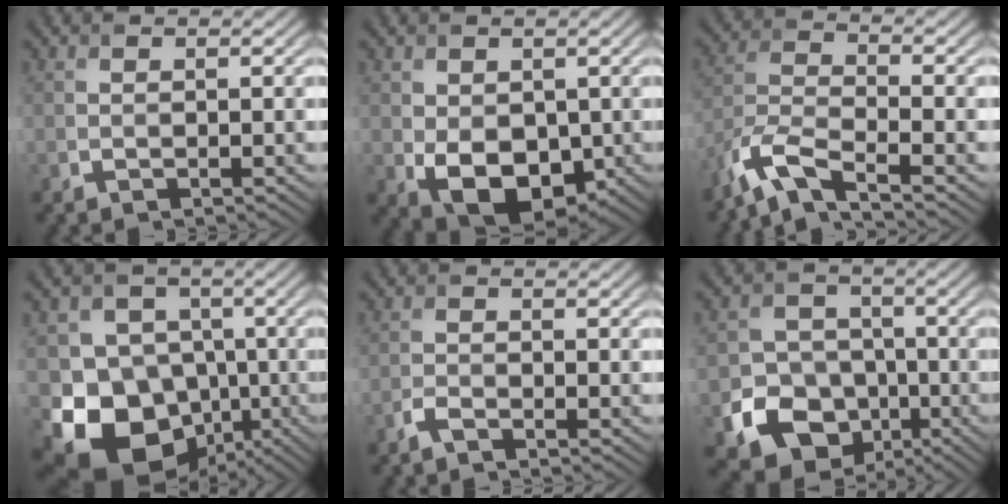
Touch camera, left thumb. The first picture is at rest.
{"total": 7.2, "force": [-1.2, 4.9, 5.2], "torque": [-0.105, -0.024, -0.013]}
{"total": 7.7, "force": [-5.6, 1.8, 5.0], "torque": [-0.111, -0.005, -0.125]}
{"total": 13.0, "force": [-4.1, 11.0, 5.6], "torque": [-0.113, -0.029, -0.091]}
{"total": 1.5, "force": [-1.3, 0.3, 0.8], "torque": [-0.021, 0.000, -0.031]}
{"total": 13.8, "force": [-6.1, 11.5, 4.5], "torque": [-0.094, -0.060, -0.117]}